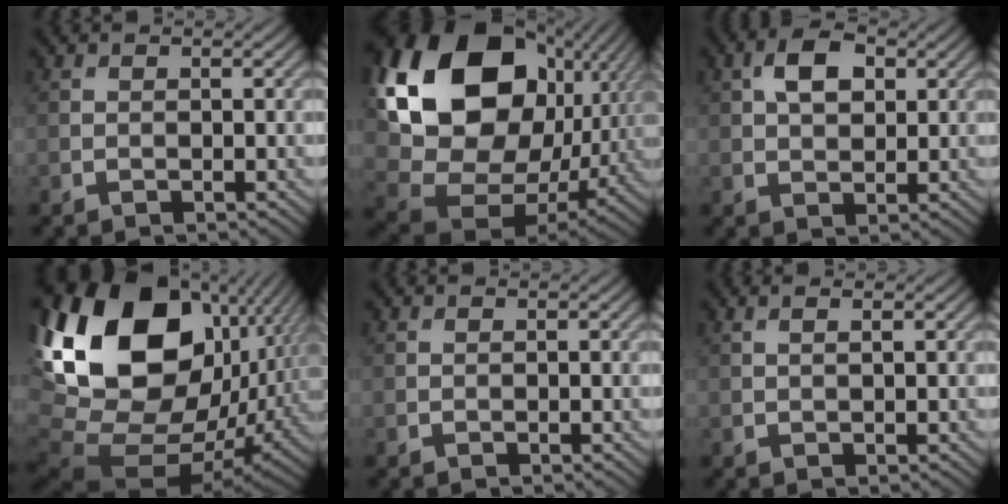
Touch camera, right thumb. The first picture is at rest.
{"total": 23.8, "force": [6.9, 17.3, 14.8], "torque": [-0.367, -0.002, 0.158]}
{"total": 5.1, "force": [1.7, 3.0, 3.7], "torque": [-0.070, 0.007, 0.024]}
{"total": 22.1, "force": [5.1, 14.7, 15.8], "torque": [-0.350, -0.029, 0.128]}
{"total": 0.0}
{"total": 0.9, "force": [0.5, 0.0, 0.7], "torque": [-0.013, -0.001, 0.009]}